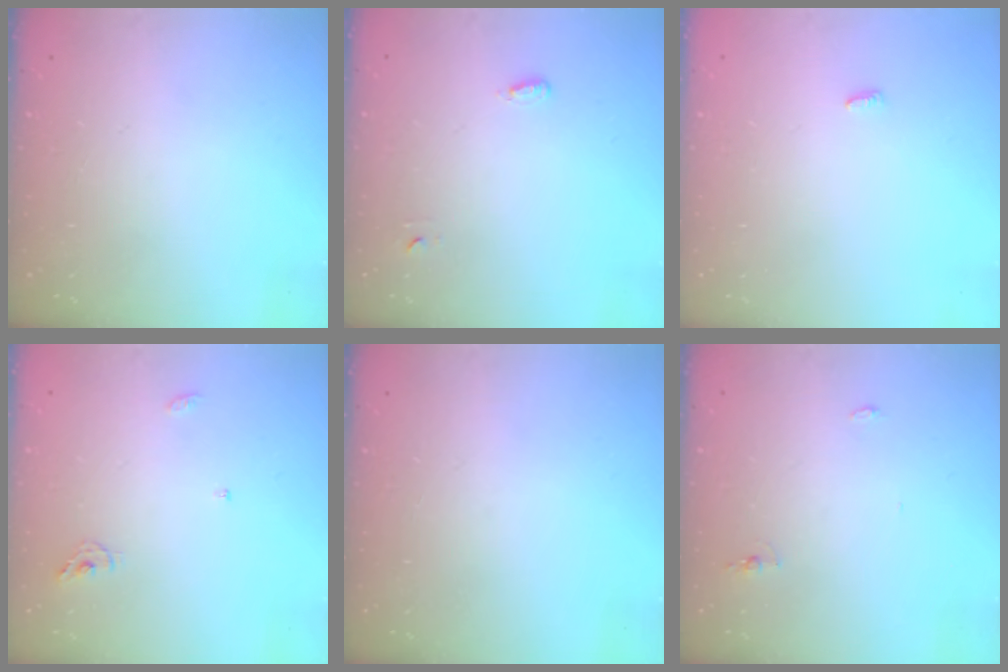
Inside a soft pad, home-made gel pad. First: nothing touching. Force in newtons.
{"total": 3.7, "press": 3.3, "slide": 1.6}
{"total": 2.4, "press": 2.4, "slide": 0.2}
{"total": 5.5, "press": 5.5, "slide": 0.4}
{"total": 0.0}
{"total": 7.7, "press": 4.4, "slide": 6.4}